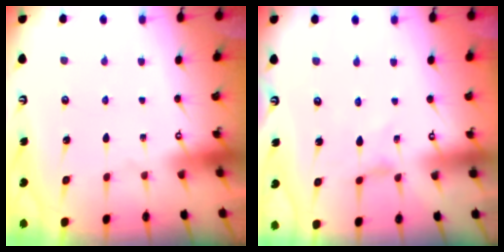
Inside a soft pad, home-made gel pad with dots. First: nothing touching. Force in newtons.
{"total": 0.0}